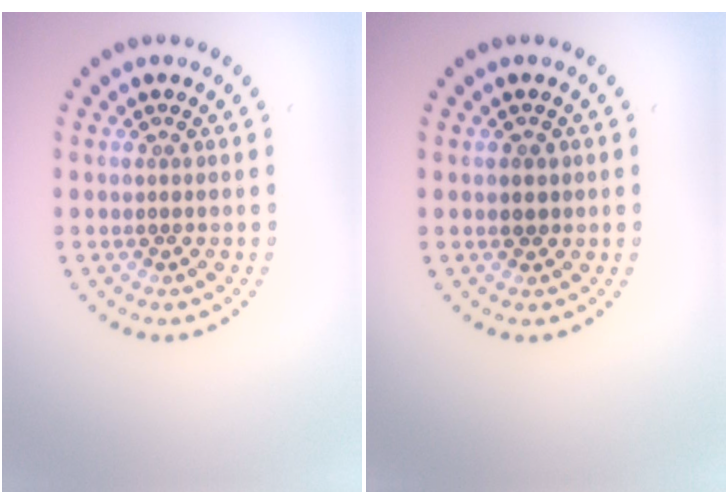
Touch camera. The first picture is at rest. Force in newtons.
{"total": 1.3, "press": 1.2, "slide": 0.4}